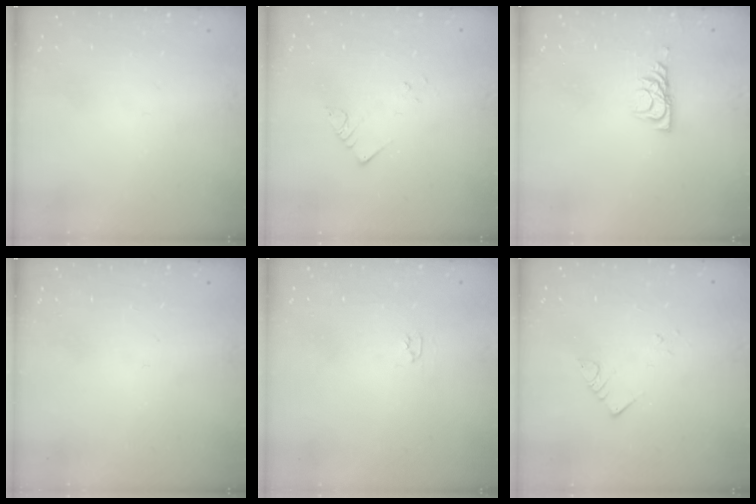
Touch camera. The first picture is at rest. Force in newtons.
{"total": 2.9, "press": 2.9, "slide": 0.4}
{"total": 6.2, "press": 6.2, "slide": 0.7}
{"total": 0.0}
{"total": 2.0, "press": 2.0, "slide": 0.3}
{"total": 2.8, "press": 2.8, "slide": 0.2}